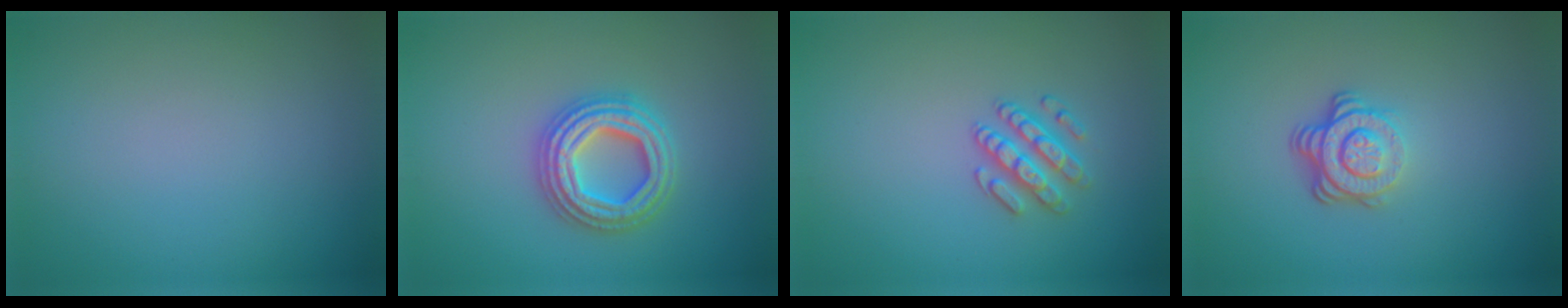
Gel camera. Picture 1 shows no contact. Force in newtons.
{"total": 4.7, "press": 4.6, "slide": 0.7}
{"total": 2.5, "press": 2.4, "slide": 0.6}
{"total": 3.9, "press": 2.7, "slide": 2.9}